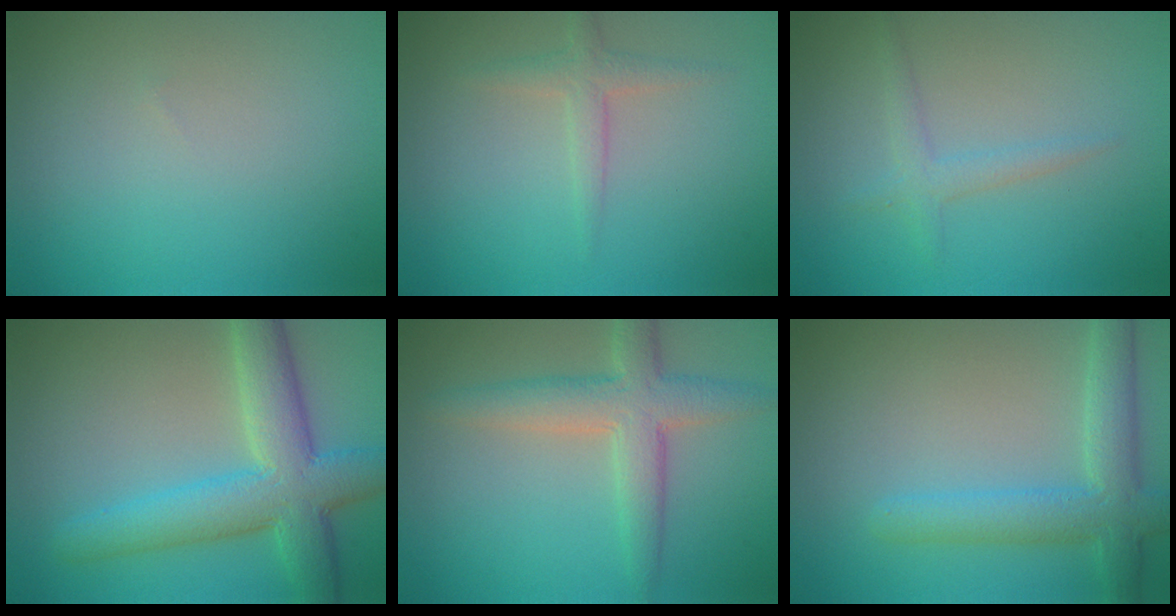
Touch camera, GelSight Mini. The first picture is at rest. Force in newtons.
{"total": 1.7, "press": 1.7, "slide": 0.0}
{"total": 1.5, "press": 1.5, "slide": 0.1}
{"total": 7.3, "press": 7.3, "slide": 0.3}
{"total": 4.4, "press": 4.4, "slide": 0.2}
{"total": 4.5, "press": 4.5, "slide": 0.4}